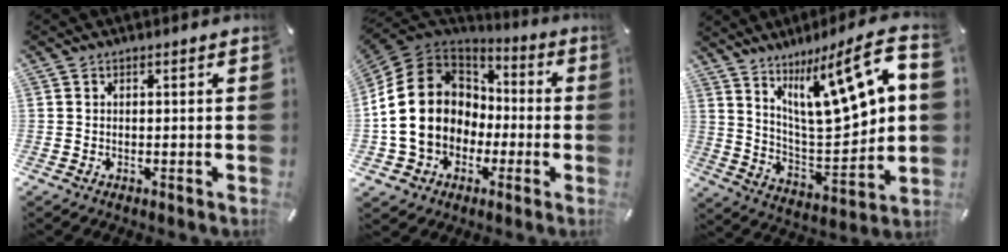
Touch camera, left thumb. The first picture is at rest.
{"total": 19.0, "force": [-1.9, 16.2, 9.6], "torque": [-0.210, 0.020, -0.032]}
{"total": 18.0, "force": [9.3, 6.0, 14.2], "torque": [-0.220, -0.061, 0.148]}